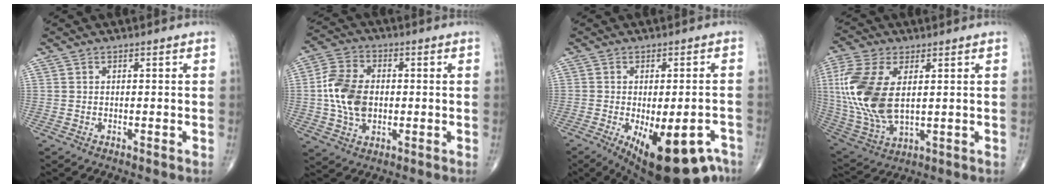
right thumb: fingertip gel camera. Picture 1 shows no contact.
{"total": 11.6, "force": [-0.1, 7.9, 8.4], "torque": [-0.154, 0.011, -0.006]}
{"total": 17.2, "force": [-9.2, 6.9, 12.8], "torque": [-0.134, 0.014, -0.118]}
{"total": 18.0, "force": [2.6, 9.8, 14.9], "torque": [-0.341, -0.015, 0.058]}